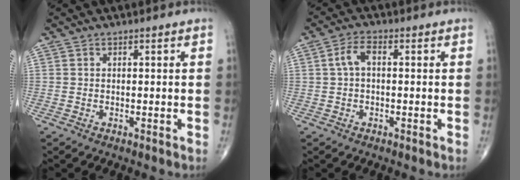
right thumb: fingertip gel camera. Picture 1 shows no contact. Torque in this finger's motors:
{"motor_torque": [-0.04, -0.05, 0.05, 0.07, 0.08]}